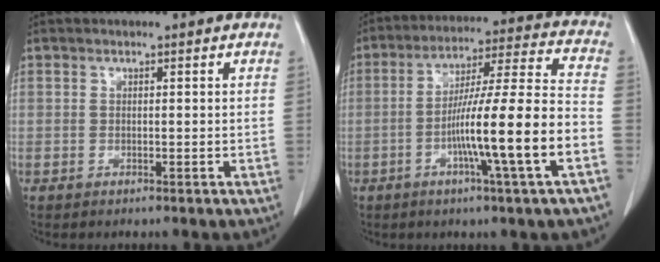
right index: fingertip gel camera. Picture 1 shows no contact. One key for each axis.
{"total": 15.9, "fx": -5.0, "fy": -0.9, "fz": 15.0, "tx": -0.254, "ty": 0.004, "tz": -0.087}